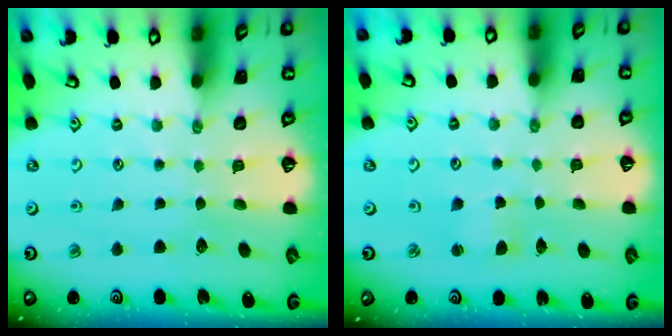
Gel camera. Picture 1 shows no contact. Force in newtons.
{"total": 2.8, "press": 2.8, "slide": 0.3}